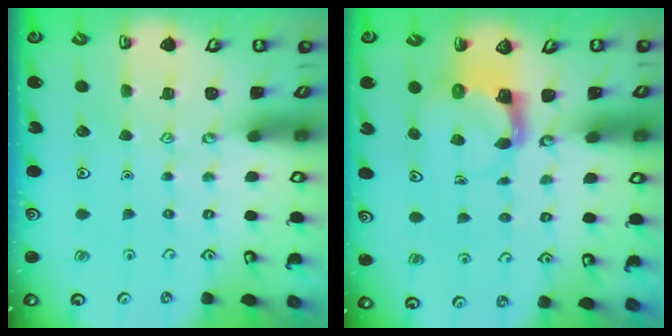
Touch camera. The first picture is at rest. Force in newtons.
{"total": 3.7, "press": 3.7, "slide": 0.7}